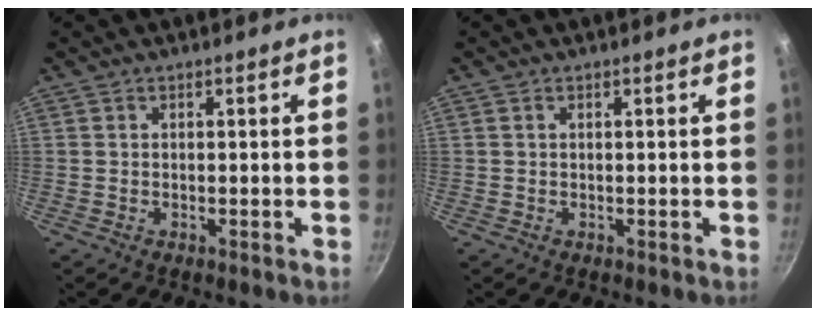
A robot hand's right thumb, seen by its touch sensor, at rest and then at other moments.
{"total": 0.0}